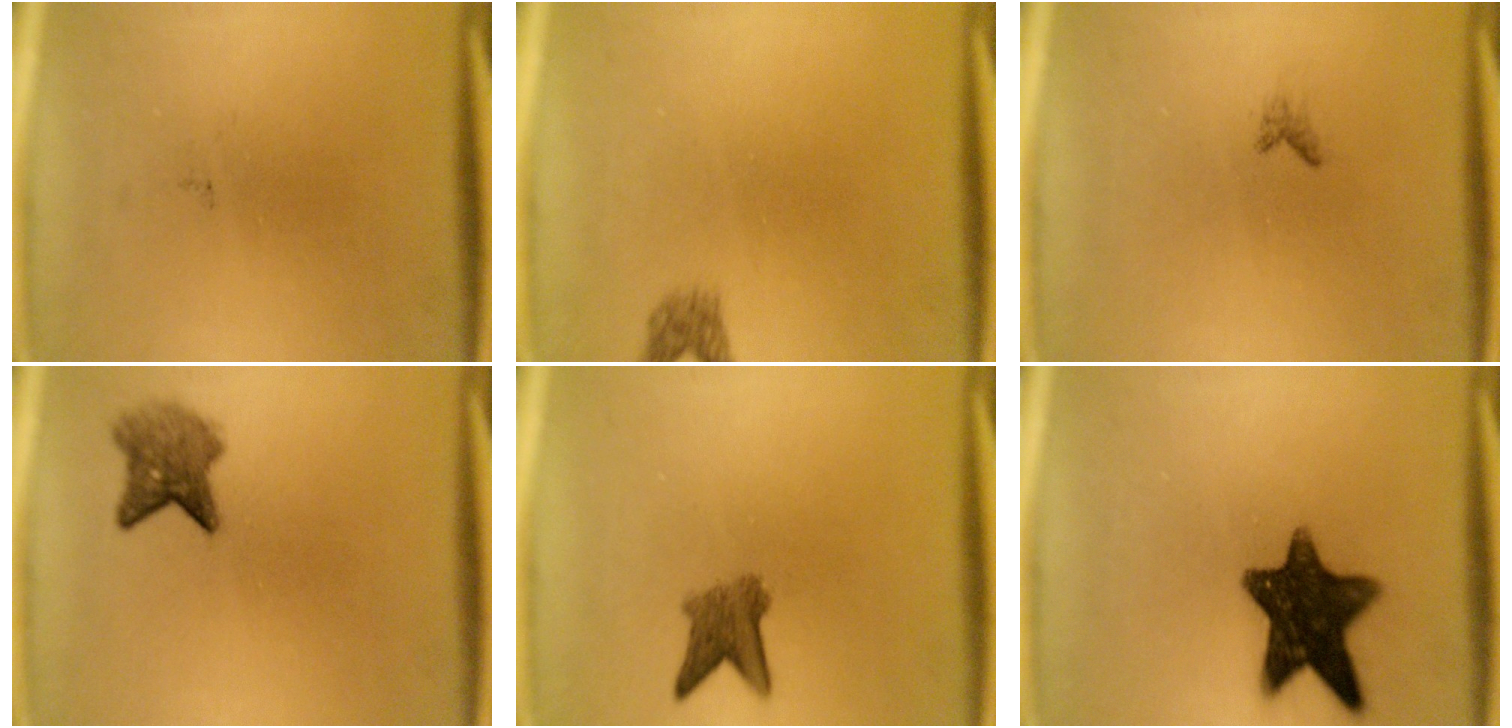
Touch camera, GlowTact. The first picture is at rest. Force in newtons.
{"total": 1.6}
{"total": 0.6}
{"total": 4.5}
{"total": 3.9}
{"total": 12.7}